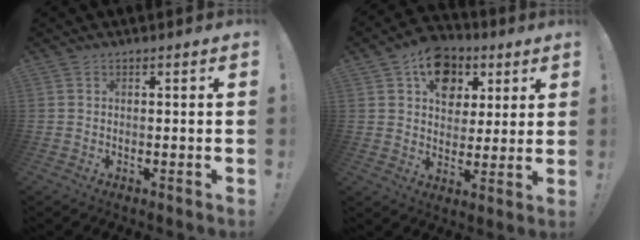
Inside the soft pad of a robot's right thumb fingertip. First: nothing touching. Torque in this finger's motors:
{"motor_torque": [0.17, 2.14, 0.71, 0.28, 0.32]}